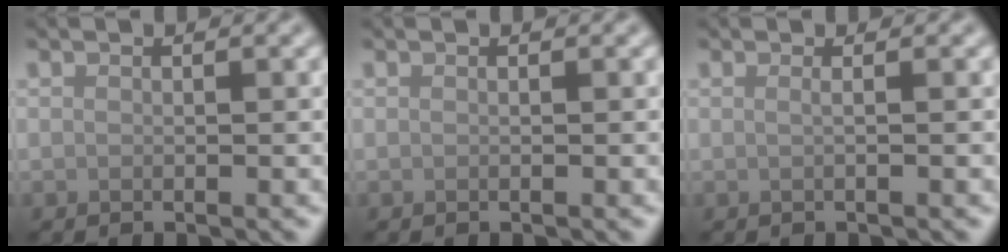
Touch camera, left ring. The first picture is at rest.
{"total": 0.0}
{"total": 1.2, "force": [0.2, 0.5, 1.0], "torque": [-0.011, -0.005, -0.012]}